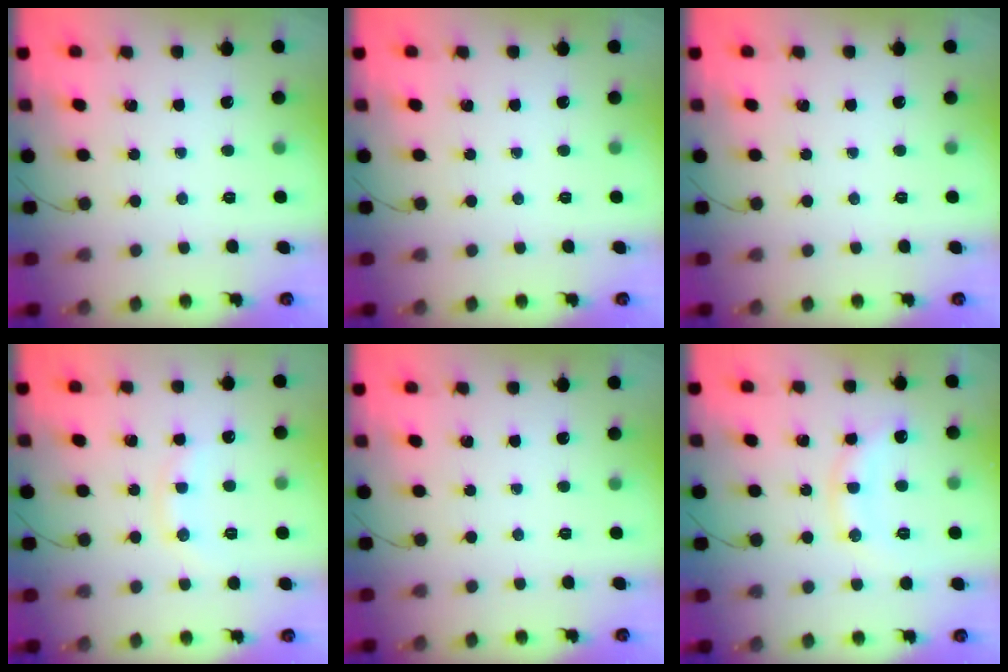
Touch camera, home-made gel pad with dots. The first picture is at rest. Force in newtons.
{"total": 0.0}
{"total": 0.0}
{"total": 7.4, "press": 7.3, "slide": 1.1}
{"total": 0.0}
{"total": 11.4, "press": 11.4, "slide": 0.4}